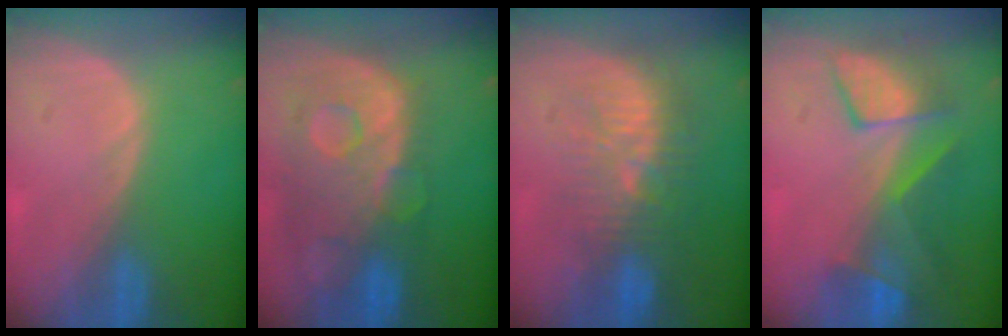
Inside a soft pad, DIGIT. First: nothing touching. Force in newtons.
{"total": 12.4, "press": 10.2, "slide": 6.9}
{"total": 9.6, "press": 9.2, "slide": 2.8}
{"total": 7.8, "press": 7.6, "slide": 1.6}